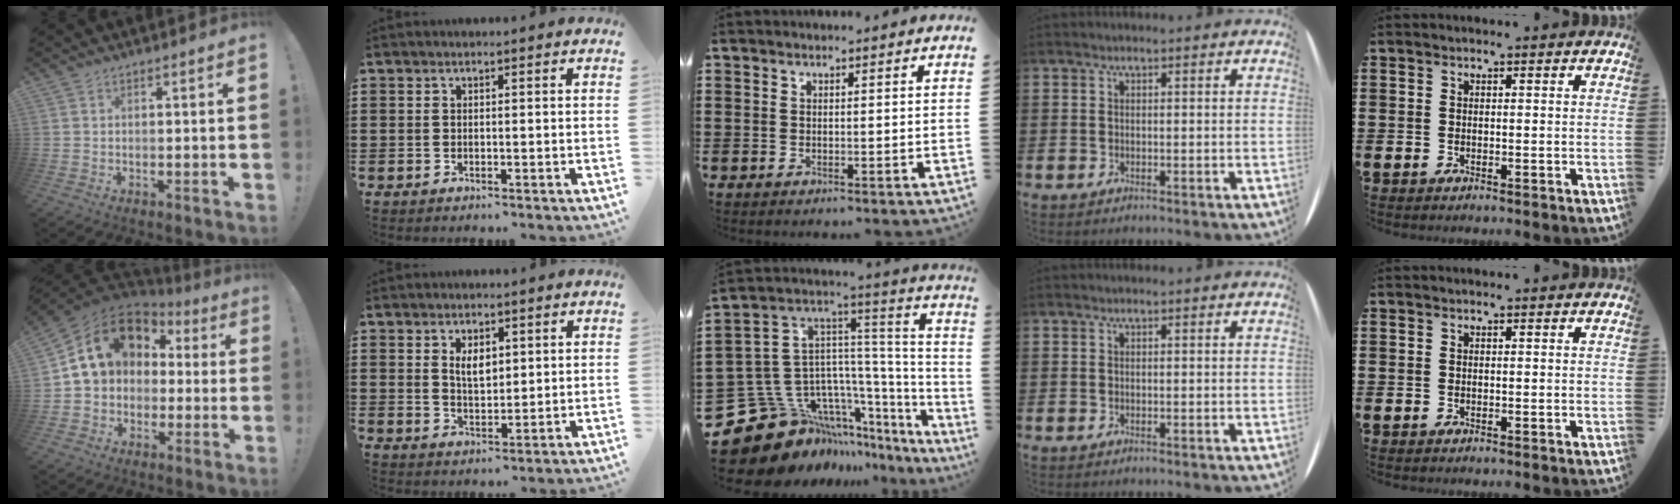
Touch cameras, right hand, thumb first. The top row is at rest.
{"thumb": {"total": 14.2, "force": [4.2, 11.0, 8.0], "torque": [-0.135, -0.004, 0.080]}, "index": {"total": 3.5, "force": [1.4, 1.7, 2.7], "torque": [-0.051, 0.002, 0.023]}, "middle": {"total": 15.4, "force": [-10.5, 9.6, 6.0], "torque": [-0.168, -0.004, -0.177]}}